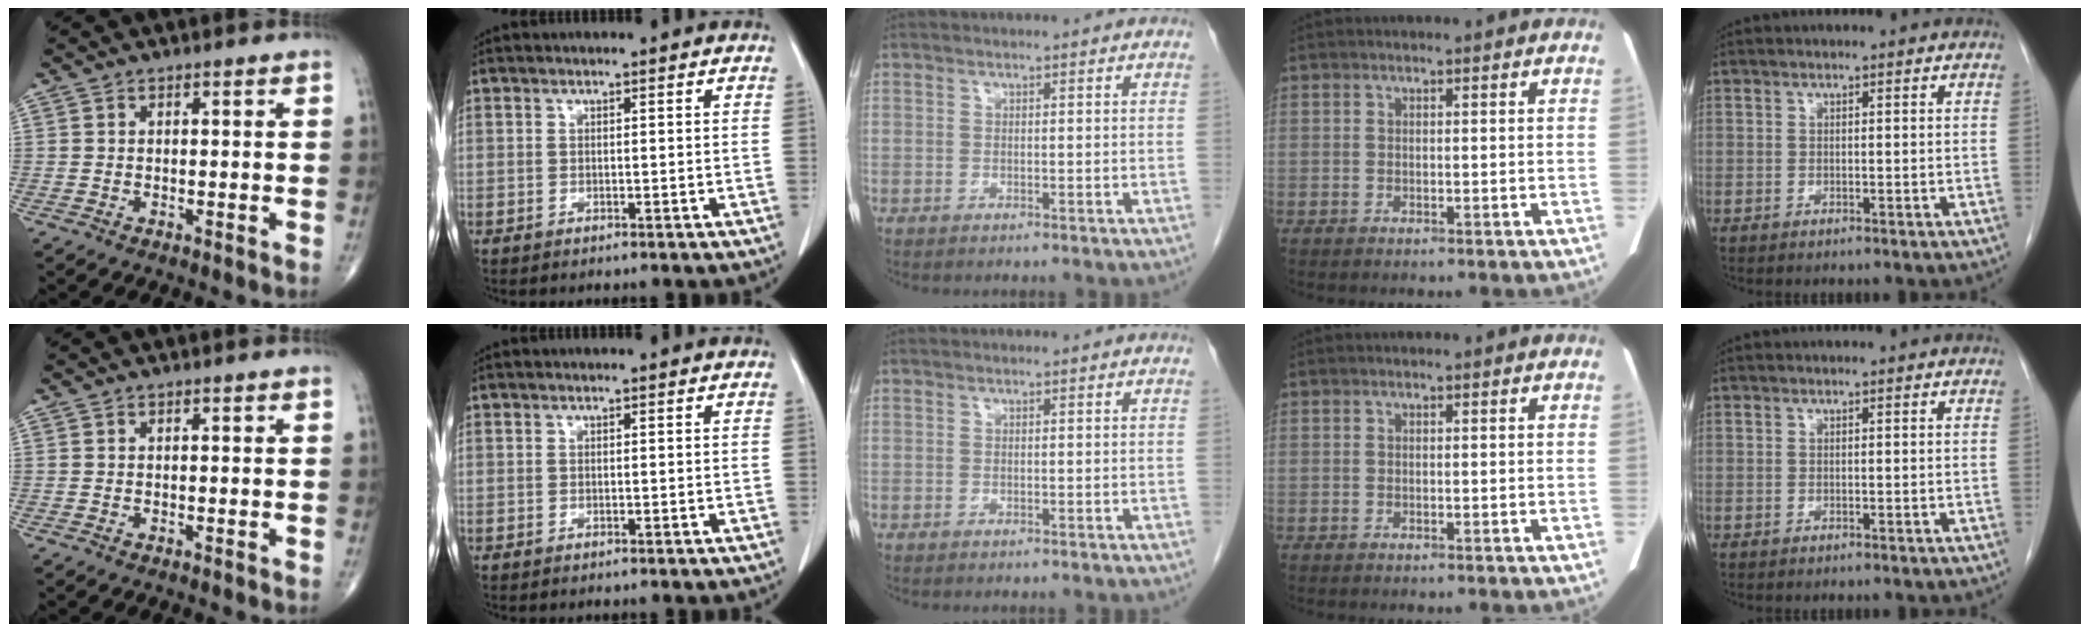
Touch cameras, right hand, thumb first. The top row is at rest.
{}